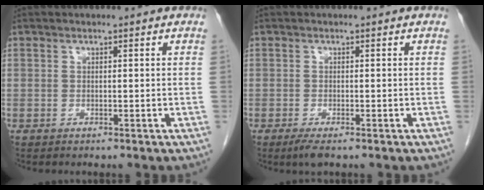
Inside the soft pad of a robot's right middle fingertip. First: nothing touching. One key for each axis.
{"total": 2.1, "fx": -1.4, "fy": 0.4, "fz": 1.5, "tx": -0.030, "ty": -0.006, "tz": -0.025}